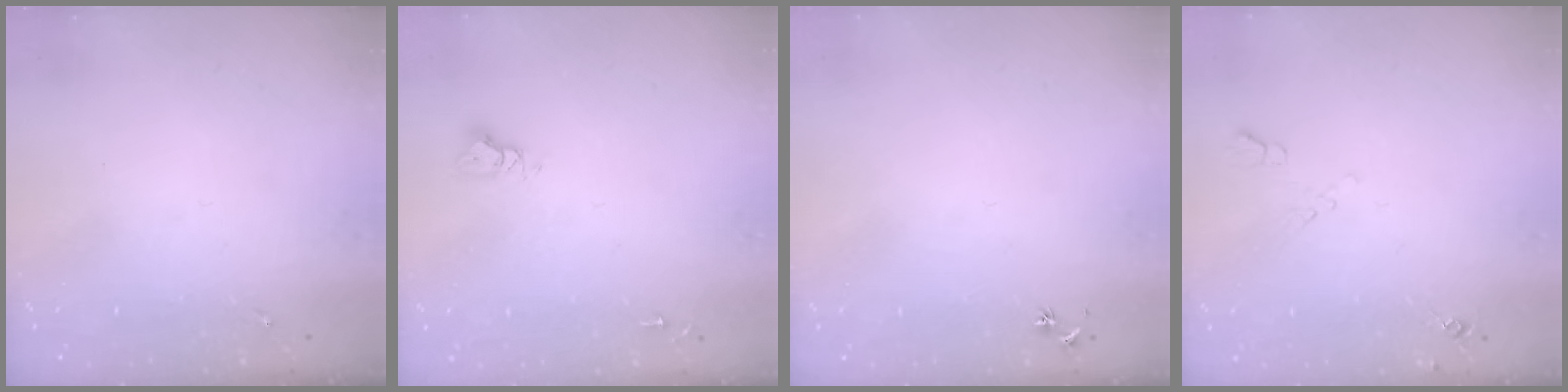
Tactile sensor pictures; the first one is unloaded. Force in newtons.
{"total": 4.9, "press": 4.9, "slide": 0.3}
{"total": 3.0, "press": 2.9, "slide": 0.3}
{"total": 6.2, "press": 6.2, "slide": 1.0}